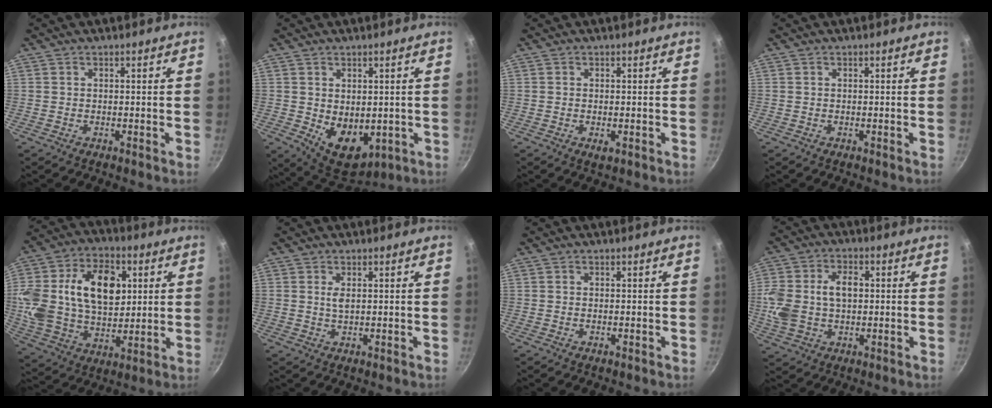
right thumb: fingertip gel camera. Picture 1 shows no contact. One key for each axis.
{"total": 9.6, "fx": -0.7, "fy": 6.7, "fz": 6.8, "tx": -0.075, "ty": -0.019, "tz": 0.012}
{"total": 1.4, "fx": -0.5, "fy": 0.7, "fz": 1.2, "tx": -0.022, "ty": -0.003, "tz": -0.006}
{"total": 0.0}
{"total": 25.3, "fx": 5.1, "fy": 17.0, "fz": 18.0, "tx": -0.350, "ty": 0.016, "tz": 0.089}
{"total": 1.9, "fx": 0.5, "fy": 0.9, "fz": 1.6, "tx": -0.030, "ty": -0.002, "tz": 0.011}
{"total": 0.0}
{"total": 12.3, "fx": 0.7, "fy": 8.4, "fz": 8.9, "tx": -0.166, "ty": 0.017, "tz": 0.009}